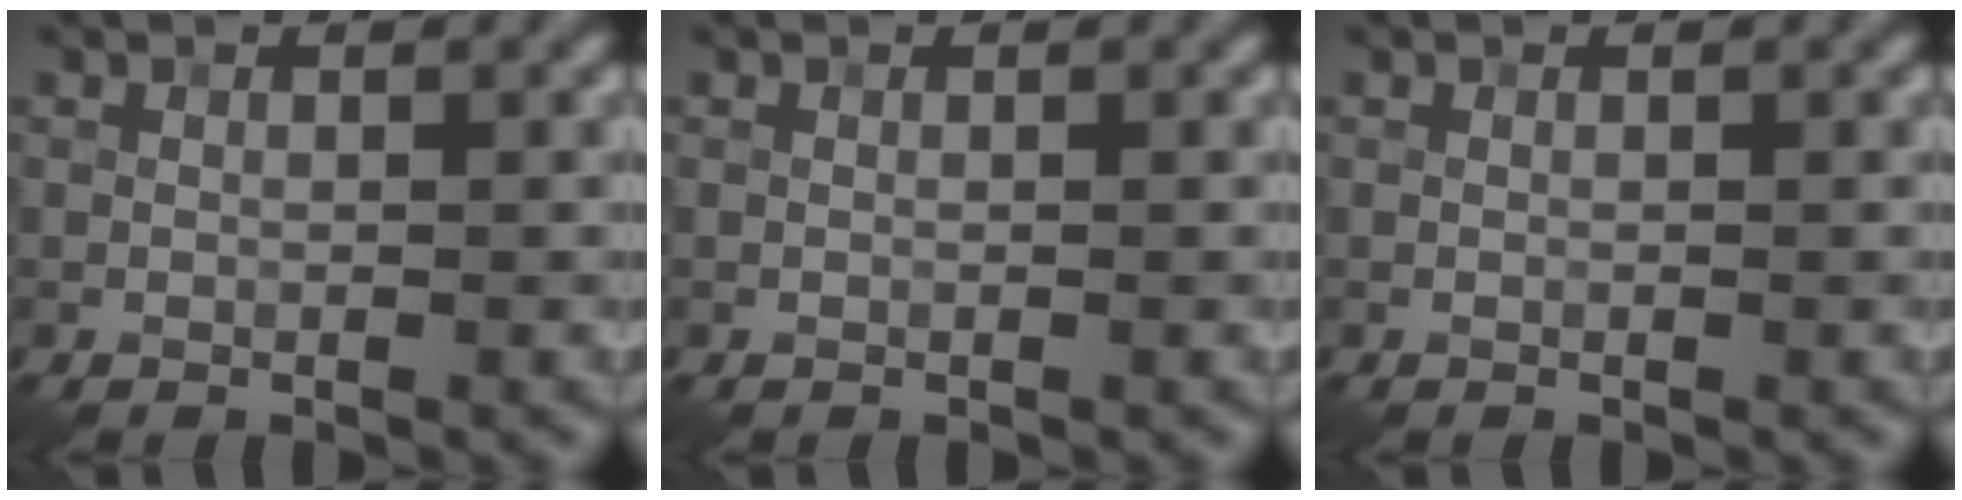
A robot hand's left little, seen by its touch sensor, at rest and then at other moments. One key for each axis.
{"total": 0.0}
{"total": 0.0}